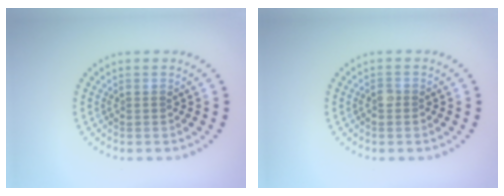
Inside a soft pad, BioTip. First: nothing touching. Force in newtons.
{"total": 0.8, "press": 0.7, "slide": 0.3}